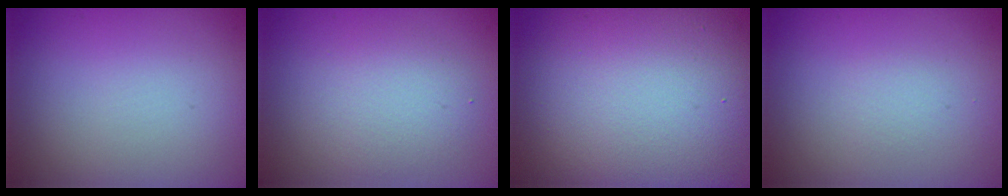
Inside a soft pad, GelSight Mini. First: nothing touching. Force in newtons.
{"total": 2.9, "press": 2.9, "slide": 0.2}
{"total": 13.1, "press": 13.1, "slide": 0.6}
{"total": 0.8, "press": 0.7, "slide": 0.1}